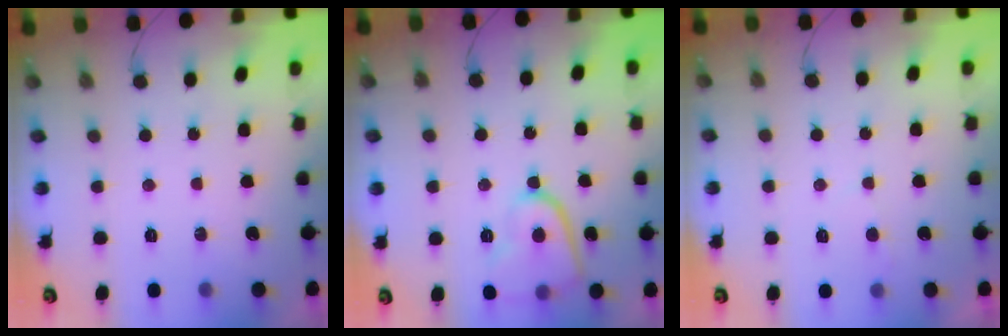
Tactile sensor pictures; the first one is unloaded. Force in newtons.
{"total": 10.1, "press": 10.1, "slide": 1.3}
{"total": 2.1, "press": 2.1, "slide": 0.2}